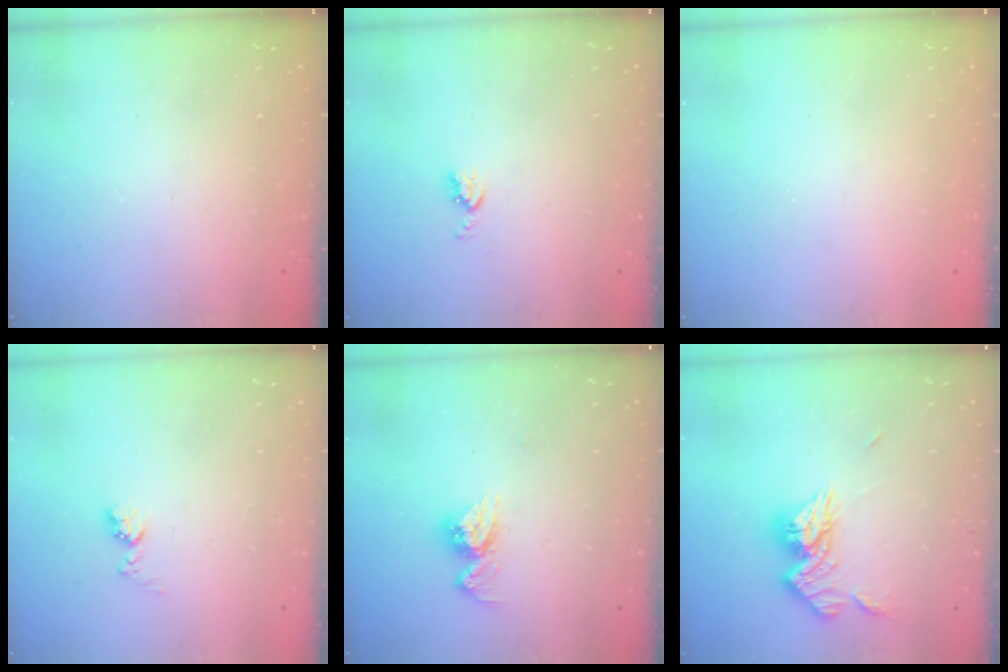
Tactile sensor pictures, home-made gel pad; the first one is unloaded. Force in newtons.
{"total": 3.2, "press": 3.2, "slide": 0.5}
{"total": 0.0}
{"total": 5.0, "press": 5.0, "slide": 0.6}
{"total": 9.3, "press": 9.2, "slide": 0.7}
{"total": 12.5, "press": 12.5, "slide": 1.2}